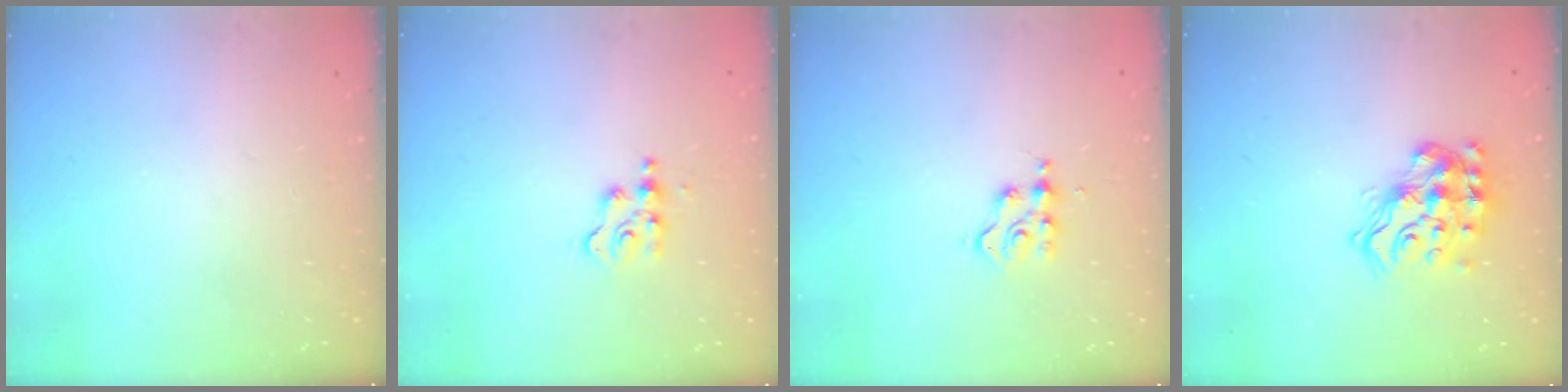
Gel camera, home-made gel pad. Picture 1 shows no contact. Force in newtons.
{"total": 4.4, "press": 4.4, "slide": 0.6}
{"total": 3.6, "press": 3.6, "slide": 0.5}
{"total": 15.4, "press": 15.2, "slide": 2.0}